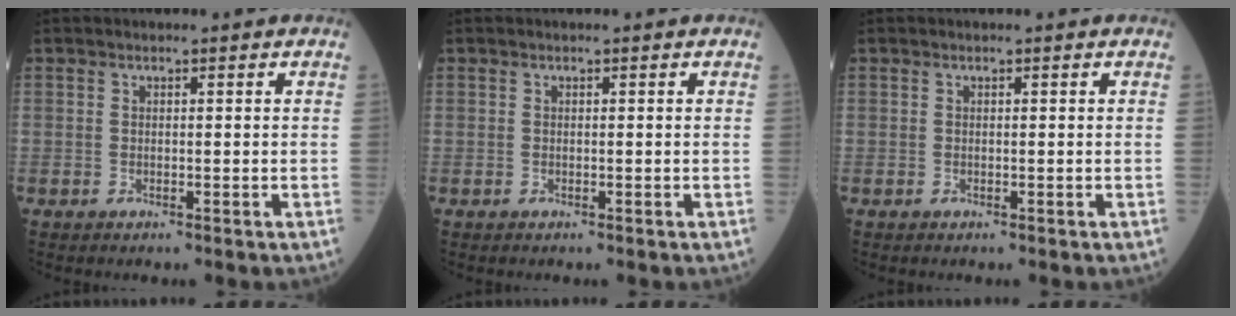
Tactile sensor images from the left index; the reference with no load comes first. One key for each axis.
{"total": 0.0}
{"total": 0.0}